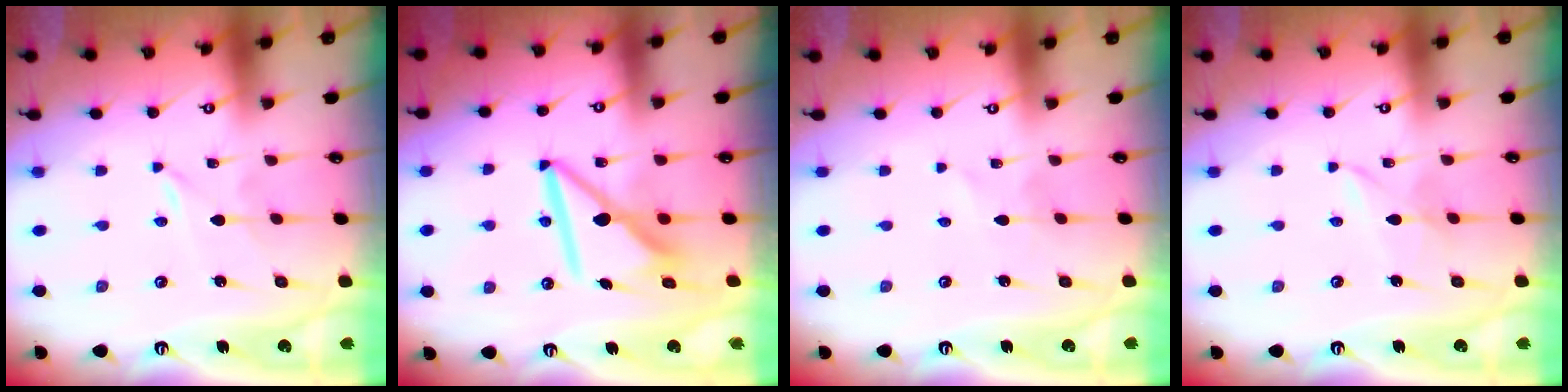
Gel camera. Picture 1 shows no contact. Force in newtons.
{"total": 10.6, "press": 10.5, "slide": 1.2}
{"total": 0.7, "press": 0.7, "slide": 0.0}
{"total": 2.6, "press": 2.6, "slide": 0.3}